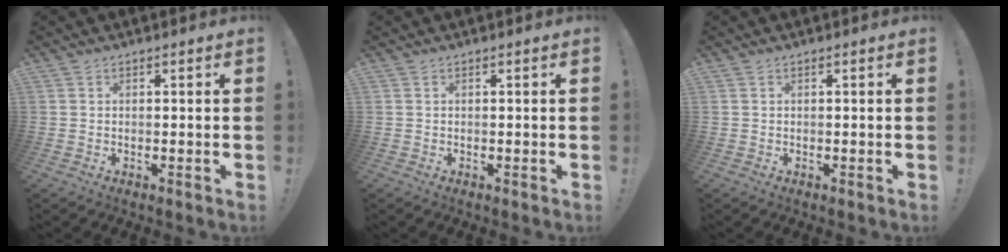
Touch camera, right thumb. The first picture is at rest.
{"total": 0.0}
{"total": 0.0}